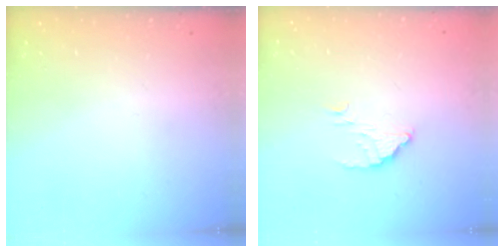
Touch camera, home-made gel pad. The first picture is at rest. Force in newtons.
{"total": 3.1, "press": 3.1, "slide": 0.1}